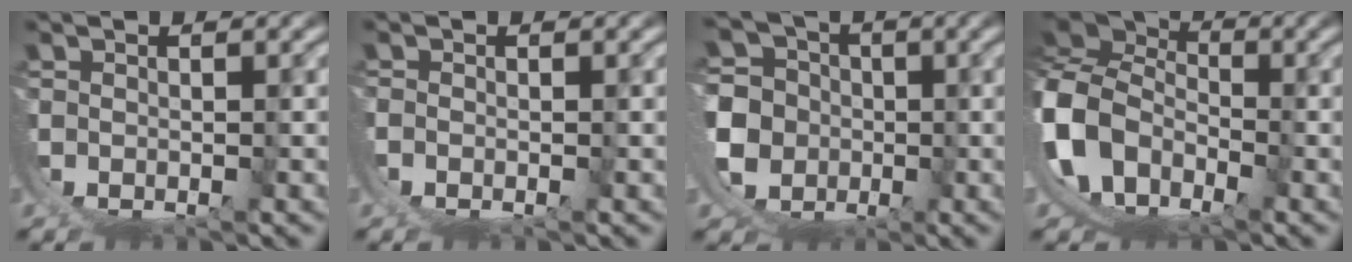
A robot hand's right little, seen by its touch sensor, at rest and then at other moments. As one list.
[{"total": 0.8, "force": [-0.4, -0.7, 0.1], "torque": [0.003, 0.000, -0.008]}, {"total": 14.0, "force": [-0.4, 13.0, 5.2], "torque": [-0.154, -0.057, -0.006]}, {"total": 16.0, "force": [-1.8, 14.0, 7.6], "torque": [-0.226, -0.057, -0.032]}]